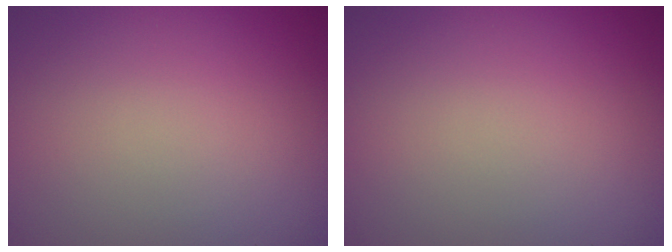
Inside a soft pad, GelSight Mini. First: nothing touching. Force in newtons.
{"total": 0.0}